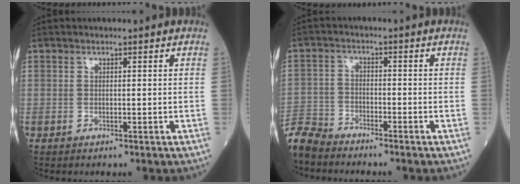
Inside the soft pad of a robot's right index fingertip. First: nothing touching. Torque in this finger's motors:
{"motor_torque": [0.02, -0.01, -0.23, -0.09]}